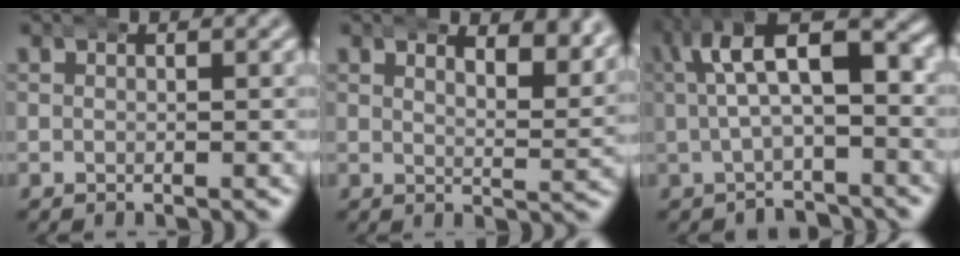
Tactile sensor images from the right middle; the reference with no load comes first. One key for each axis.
{"total": 4.4, "fx": 3.1, "fy": 1.2, "fz": 2.9, "tx": -0.040, "ty": -0.008, "tz": 0.048}
{"total": 8.6, "fx": 0.1, "fy": 4.9, "fz": 7.0, "tx": -0.103, "ty": 0.007, "tz": -0.006}